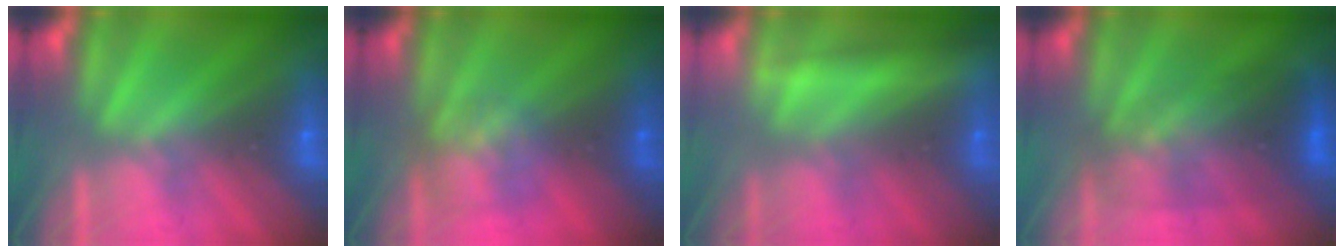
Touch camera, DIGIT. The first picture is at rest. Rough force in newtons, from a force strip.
{"total": 2.7}
{"total": 2.3}
{"total": 3.2}